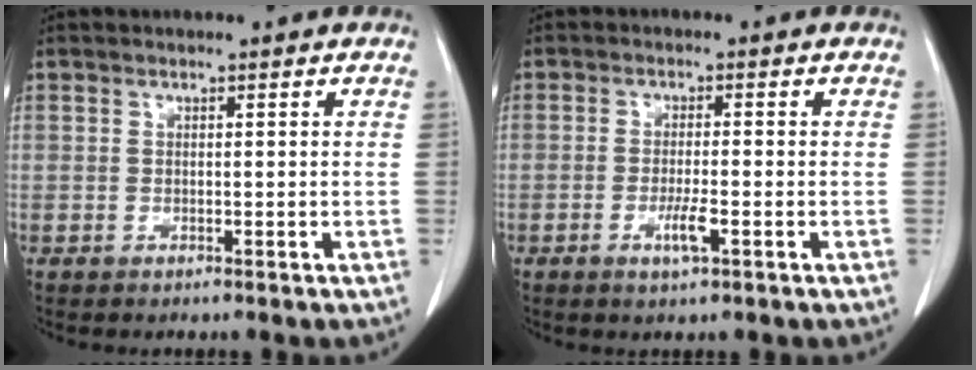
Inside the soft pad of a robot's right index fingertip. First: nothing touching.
{"total": 3.3, "force": [-1.3, 0.4, 3.1], "torque": [-0.058, -0.004, -0.022]}